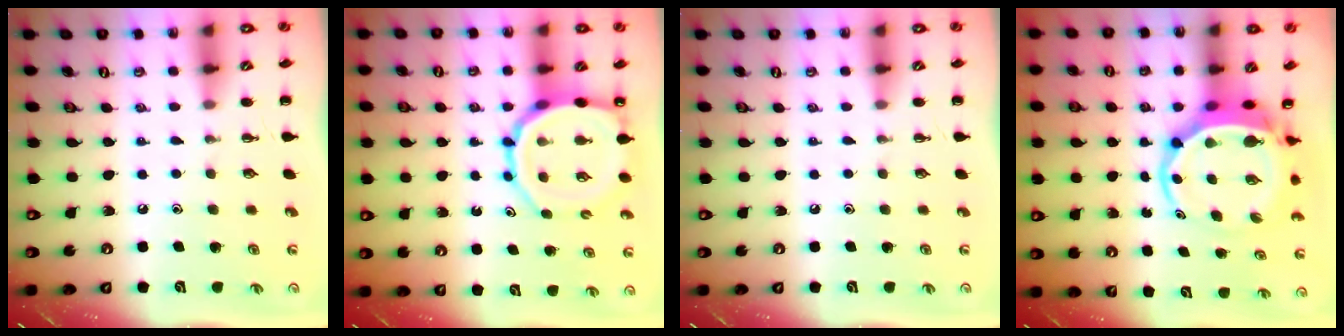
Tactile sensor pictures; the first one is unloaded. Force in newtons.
{"total": 11.3, "press": 10.8, "slide": 3.0}
{"total": 0.0}
{"total": 7.2, "press": 6.9, "slide": 1.7}